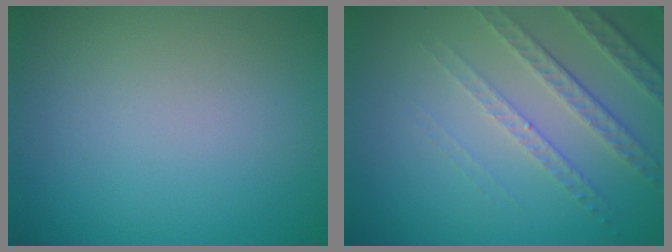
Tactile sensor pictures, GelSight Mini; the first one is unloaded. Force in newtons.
{"total": 4.7, "press": 3.2, "slide": 3.4}